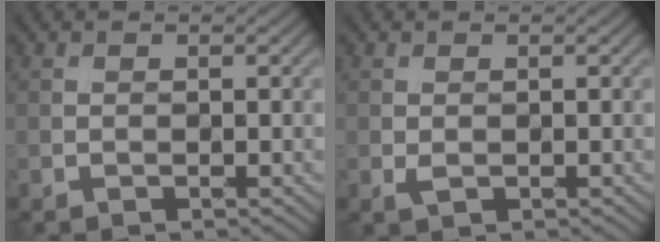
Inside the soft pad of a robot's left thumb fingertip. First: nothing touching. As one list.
[{"total": 0.8, "force": [-0.1, 0.5, 0.5], "torque": [-0.014, -0.003, -0.001]}]